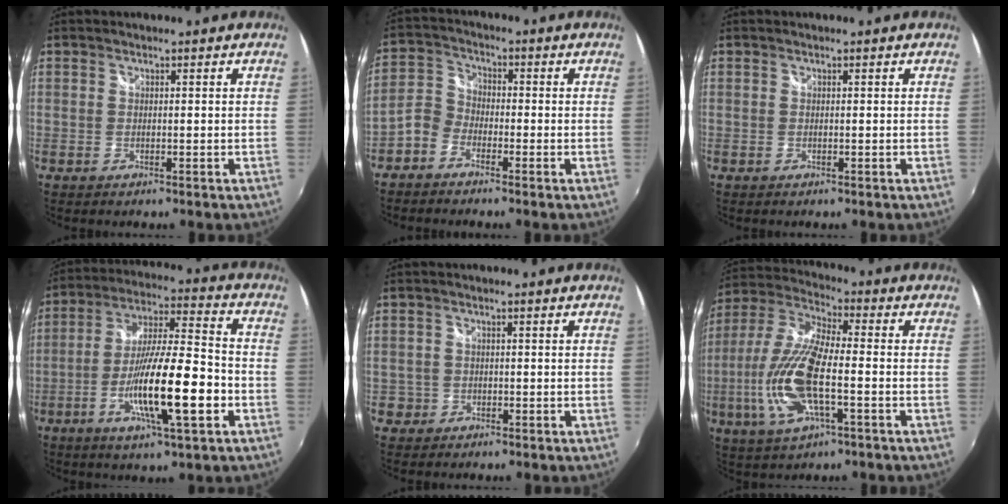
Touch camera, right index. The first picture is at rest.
{"total": 4.3, "force": [-2.8, 2.9, 1.3], "torque": [-0.027, 0.016, -0.068]}
{"total": 0.0}
{"total": 16.9, "force": [-5.5, 2.5, 15.8], "torque": [-0.291, -0.008, -0.095]}
{"total": 2.2, "force": [-0.6, 2.1, -0.1], "torque": [0.001, 0.009, -0.007]}
{"total": 16.2, "force": [-4.0, 5.3, 14.8], "torque": [-0.315, -0.008, -0.078]}